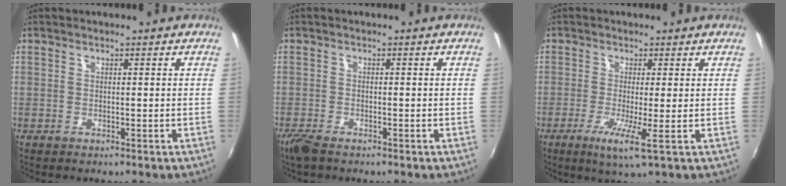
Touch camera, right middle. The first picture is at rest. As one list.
[{"total": 3.2, "force": [-2.5, 0.8, 1.9], "torque": [-0.048, -0.011, -0.051]}, {"total": 5.0, "force": [-1.3, -0.6, 4.8], "torque": [-0.103, -0.015, -0.029]}]